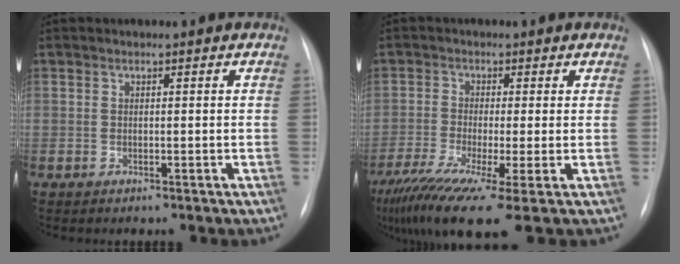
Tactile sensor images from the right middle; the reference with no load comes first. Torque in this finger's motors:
{"motor_torque": [1.44, -0.69, 0.67, 0.20]}